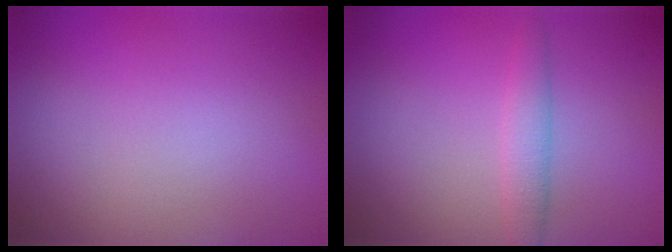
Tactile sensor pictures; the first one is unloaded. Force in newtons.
{"total": 1.9, "press": 1.9, "slide": 0.1}